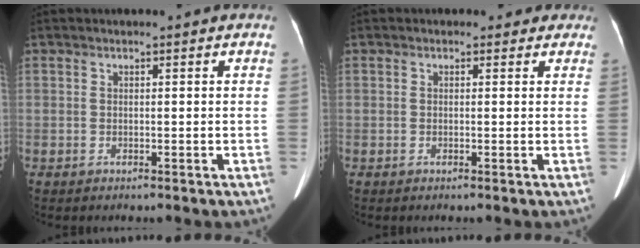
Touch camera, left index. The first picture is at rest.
{"total": 1.6, "force": [0.9, 1.3, 0.1], "torque": [0.006, 0.000, 0.001]}